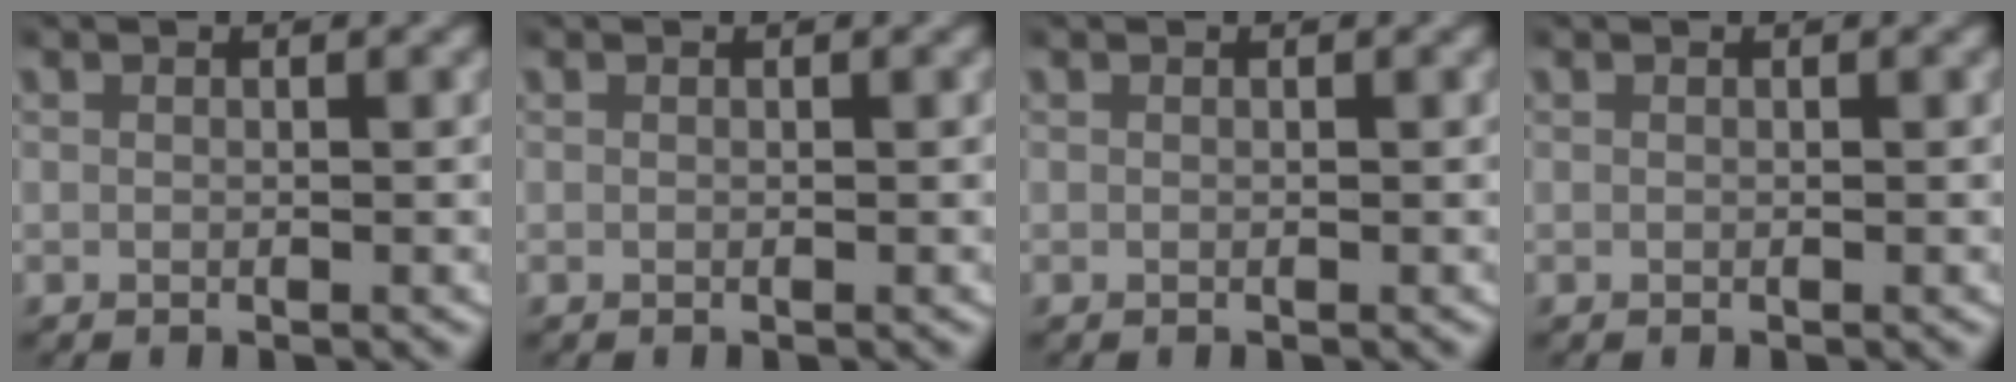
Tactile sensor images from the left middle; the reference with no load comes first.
{"total": 0.0}
{"total": 0.0}
{"total": 0.0}